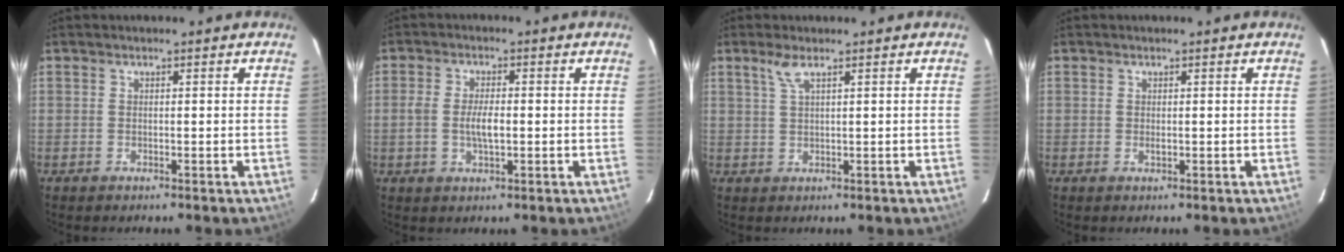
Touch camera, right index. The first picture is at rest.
{"total": 4.5, "force": [-0.6, 1.6, 4.1], "torque": [-0.082, 0.000, -0.011]}
{"total": 2.4, "force": [1.5, 0.2, 1.9], "torque": [-0.041, 0.004, 0.035]}
{"total": 0.6, "force": [-0.1, 0.4, 0.5], "torque": [-0.009, -0.002, 0.000]}